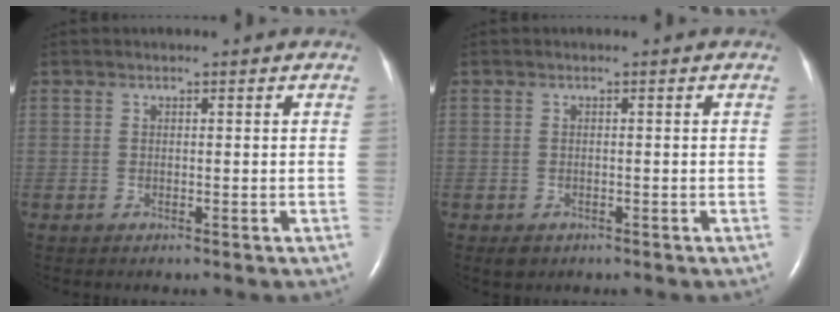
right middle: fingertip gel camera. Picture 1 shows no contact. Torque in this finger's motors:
{"motor_torque": [0.06, -0.04, -0.01, 0.01]}